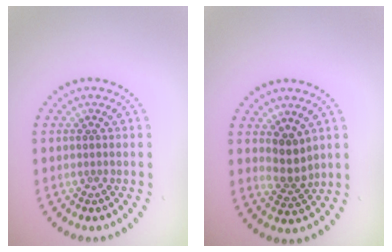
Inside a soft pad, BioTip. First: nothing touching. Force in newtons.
{"total": 2.5, "press": 2.0, "slide": 1.5}